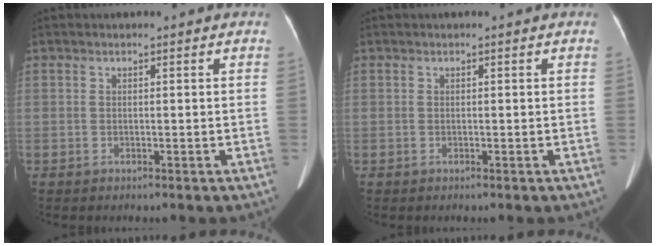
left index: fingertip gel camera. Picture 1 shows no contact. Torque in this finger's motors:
{"motor_torque": [-0.02, -0.02, 0.01, 0.01]}